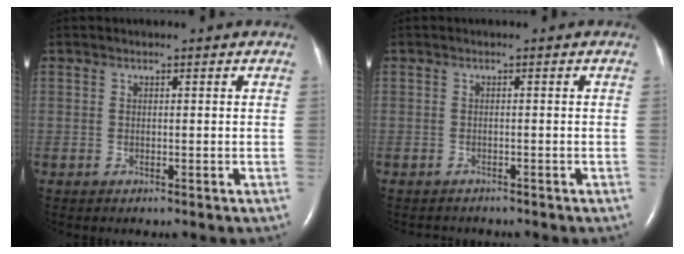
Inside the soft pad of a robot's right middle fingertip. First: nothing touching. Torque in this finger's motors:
{"motor_torque": [0.20, -0.28, -0.03, -0.01]}